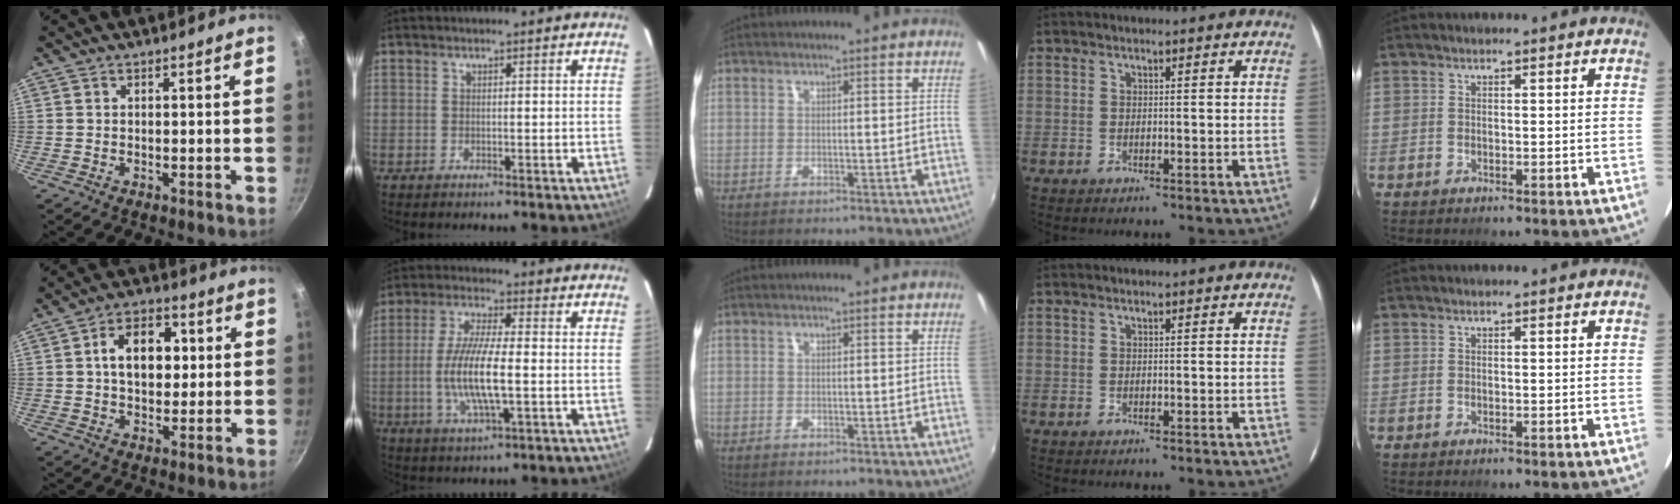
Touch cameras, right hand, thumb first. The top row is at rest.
{"thumb": {"total": 10.9, "force": [1.7, 7.4, 7.8], "torque": [-0.089, 0.010, 0.018]}, "index": {"total": 11.2, "force": [-1.8, 2.4, 10.7], "torque": [-0.214, -0.007, -0.037]}}